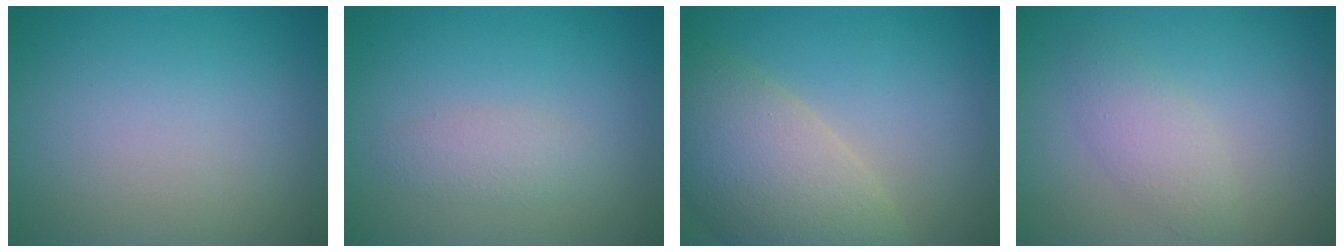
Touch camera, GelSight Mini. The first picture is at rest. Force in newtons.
{"total": 1.6, "press": 1.6, "slide": 0.1}
{"total": 8.1, "press": 8.0, "slide": 1.0}
{"total": 2.3, "press": 2.3, "slide": 0.2}